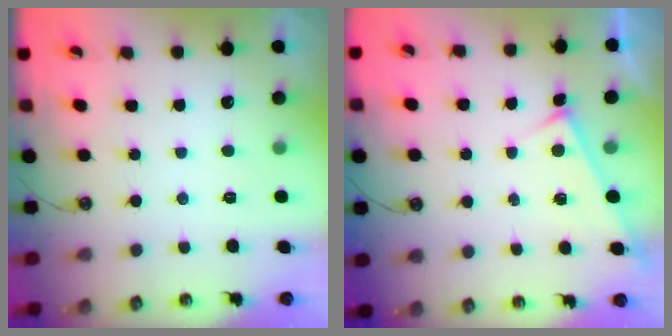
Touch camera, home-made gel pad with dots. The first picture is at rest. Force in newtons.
{"total": 6.2, "press": 6.2, "slide": 0.2}